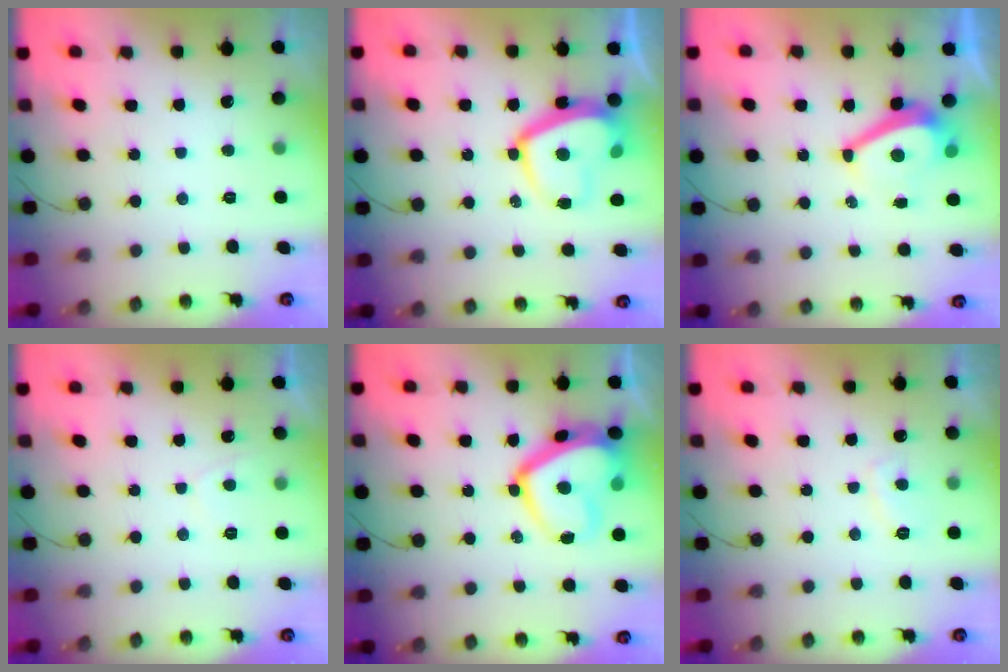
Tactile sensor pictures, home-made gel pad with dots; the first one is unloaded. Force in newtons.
{"total": 13.2, "press": 13.1, "slide": 1.0}
{"total": 6.7, "press": 6.6, "slide": 0.9}
{"total": 1.0, "press": 0.8, "slide": 0.6}
{"total": 15.6, "press": 15.6, "slide": 1.0}
{"total": 3.2, "press": 3.2, "slide": 0.3}